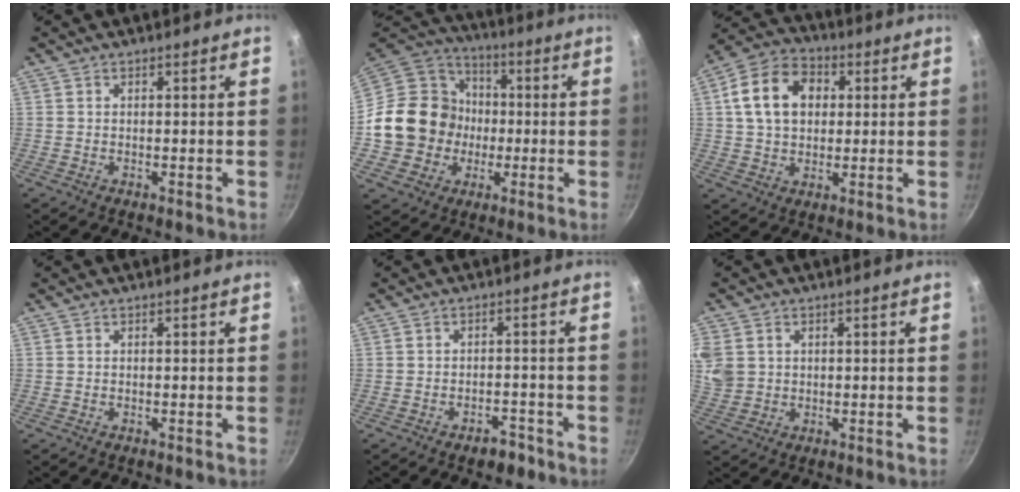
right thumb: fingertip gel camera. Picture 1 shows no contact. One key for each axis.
{"total": 18.3, "fx": -1.8, "fy": 16.9, "fz": 7.0, "tx": -0.094, "ty": 0.038, "tz": -0.026}
{"total": 13.5, "fx": 2.8, "fy": 9.9, "fz": 8.7, "tx": -0.134, "ty": 0.017, "tz": 0.035}
{"total": 0.0}
{"total": 3.9, "fx": -2.7, "fy": 2.1, "fz": 1.8, "tx": -0.011, "ty": 0.027, "tz": -0.026}
{"total": 2.1, "fx": 0.5, "fy": 1.7, "fz": 1.1, "tx": -0.020, "ty": 0.003, "tz": 0.014}